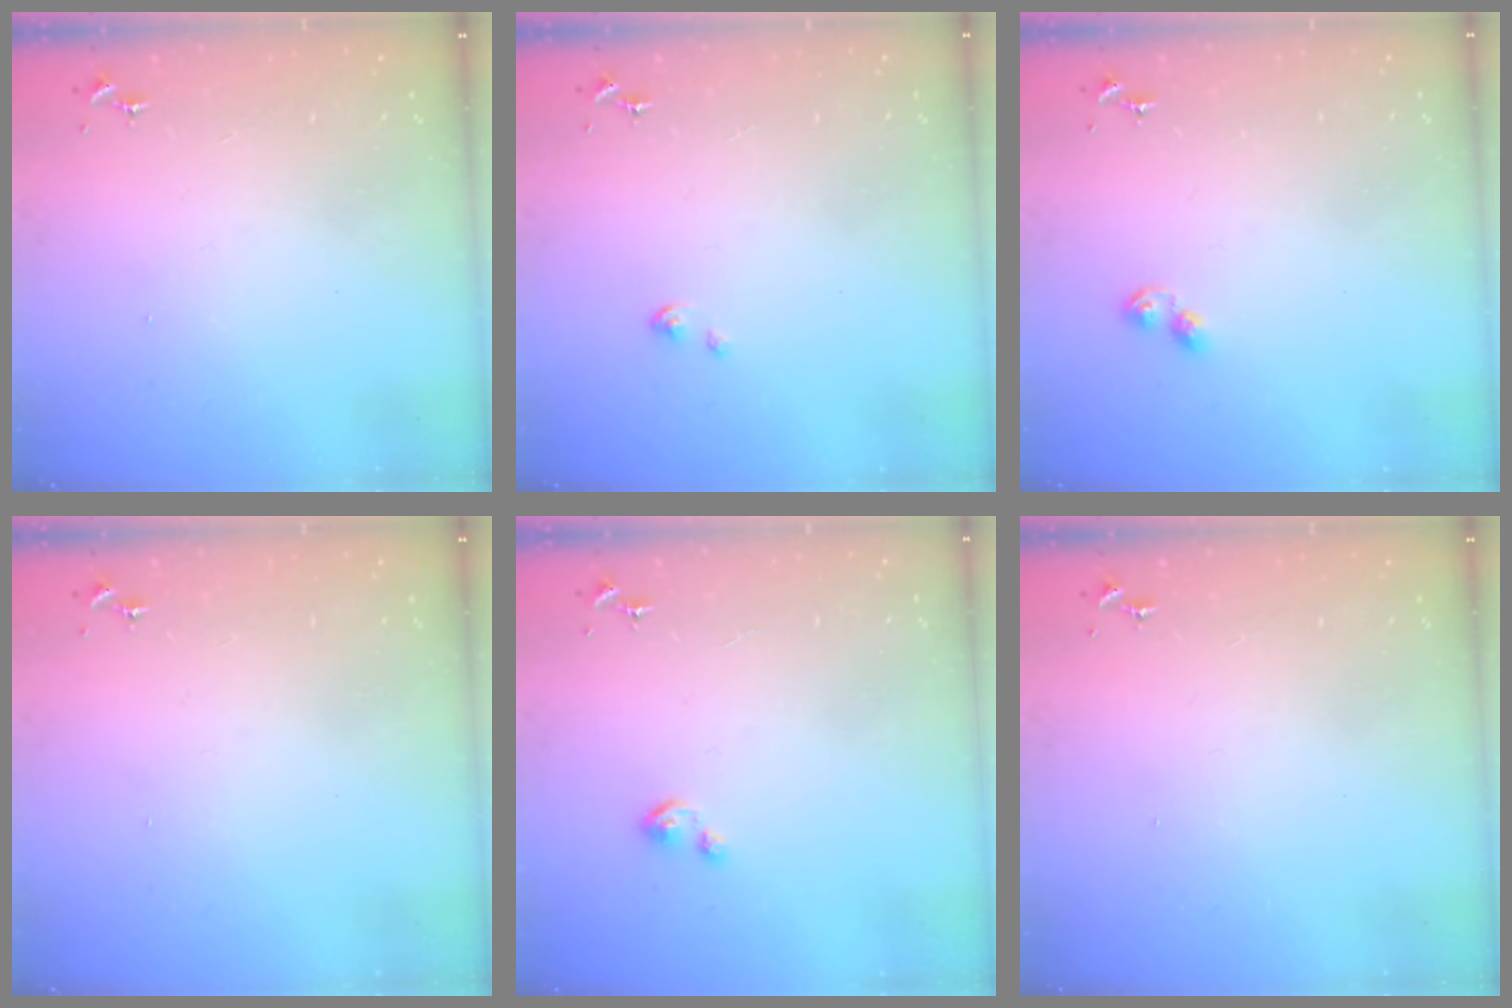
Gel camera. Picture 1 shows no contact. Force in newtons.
{"total": 1.9, "press": 1.9, "slide": 0.2}
{"total": 3.7, "press": 3.7, "slide": 0.4}
{"total": 0.0}
{"total": 1.8, "press": 1.8, "slide": 0.2}
{"total": 0.0}